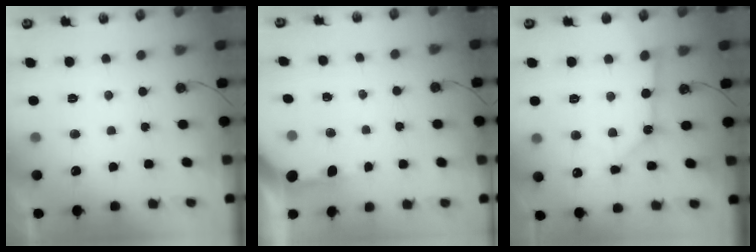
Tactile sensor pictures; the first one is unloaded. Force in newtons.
{"total": 3.1, "press": 3.1, "slide": 0.5}
{"total": 12.1, "press": 12.0, "slide": 1.5}